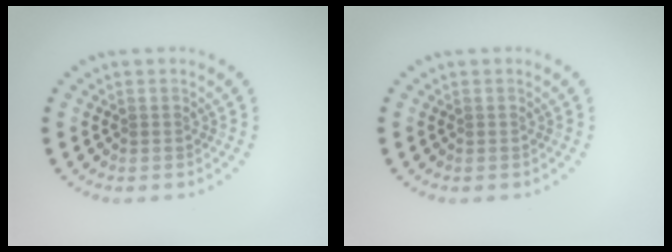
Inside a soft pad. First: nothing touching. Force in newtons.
{"total": 0.0}